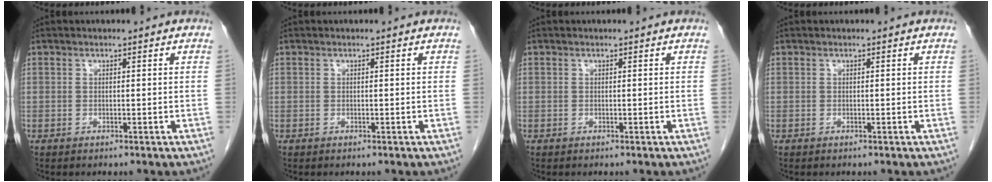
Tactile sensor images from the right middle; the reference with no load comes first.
{"total": 0.0}
{"total": 0.0}
{"total": 0.0}